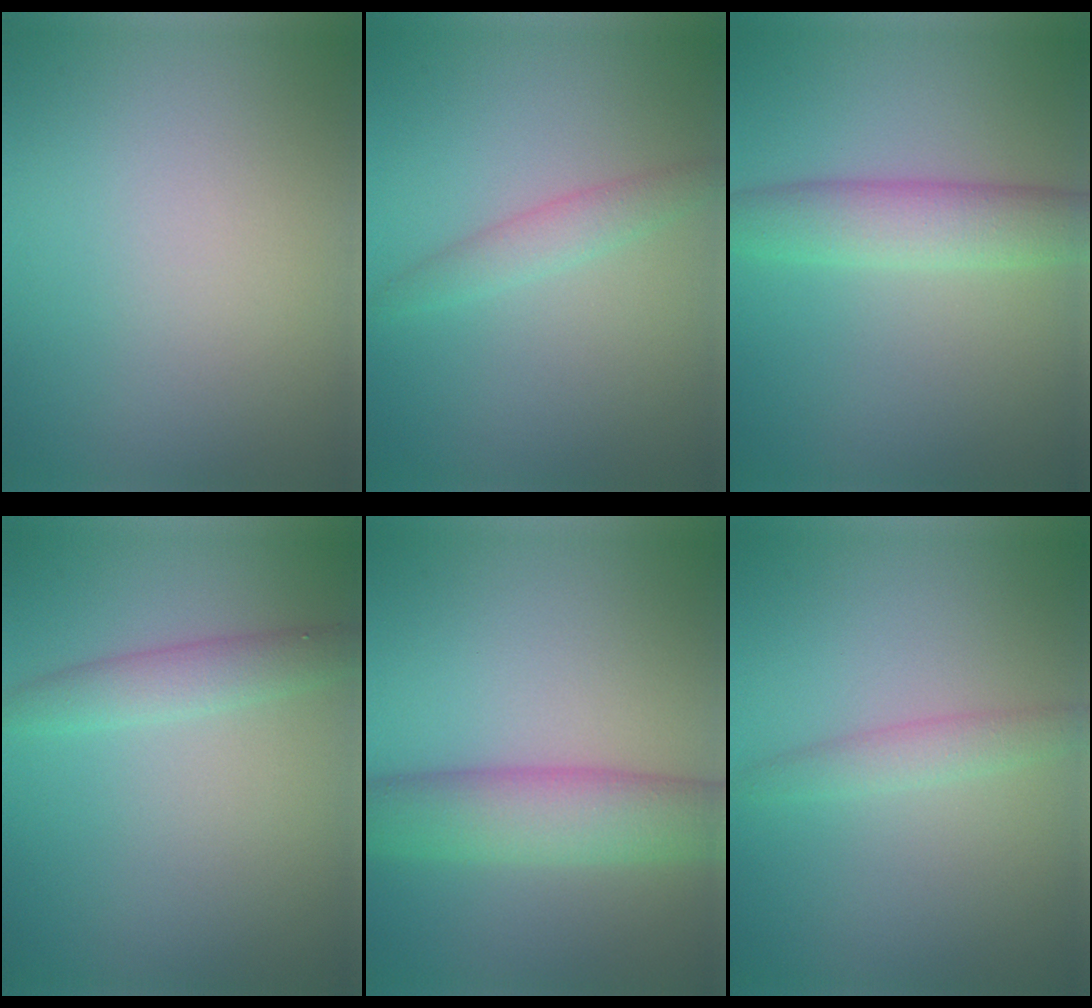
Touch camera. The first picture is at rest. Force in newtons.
{"total": 1.9, "press": 1.9, "slide": 0.1}
{"total": 4.4, "press": 4.4, "slide": 0.1}
{"total": 2.4, "press": 2.4, "slide": 0.1}
{"total": 6.0, "press": 6.0, "slide": 0.2}
{"total": 1.7, "press": 1.7, "slide": 0.0}